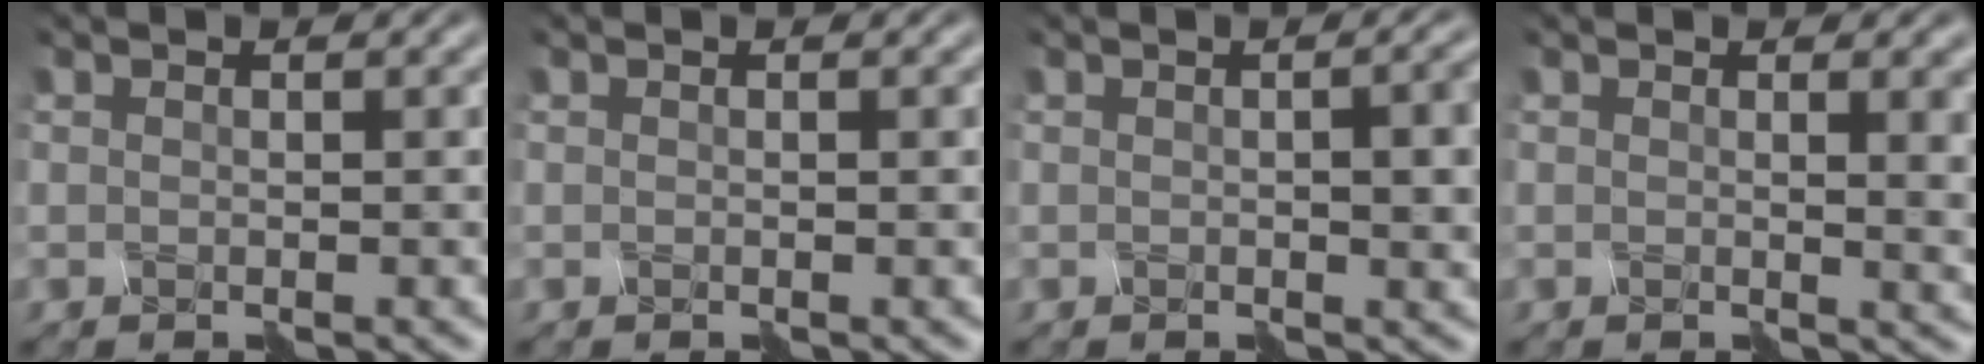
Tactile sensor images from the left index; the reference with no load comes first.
{"total": 0.0}
{"total": 3.1, "force": [-0.4, 0.5, 3.1], "torque": [-0.033, 0.000, -0.001]}
{"total": 3.5, "force": [1.4, 1.3, 3.0], "torque": [-0.019, 0.000, 0.022]}